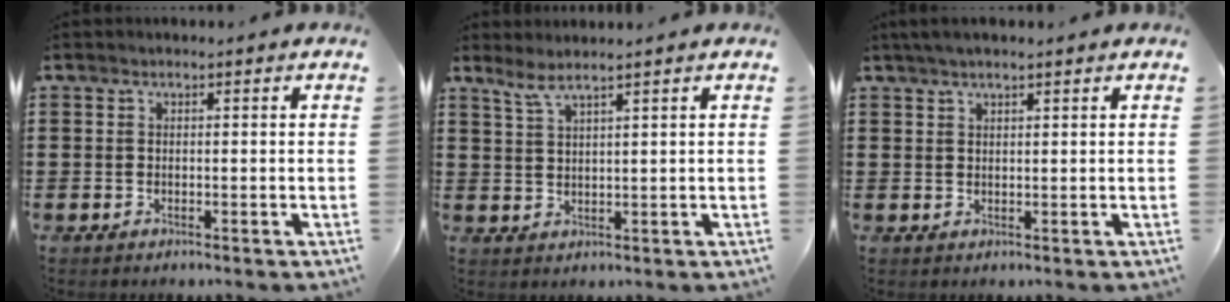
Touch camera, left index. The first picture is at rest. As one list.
[{"total": 2.7, "force": [2.2, -0.3, 1.6], "torque": [-0.038, 0.000, 0.040]}, {"total": 1.7, "force": [1.3, 0.1, 1.2], "torque": [-0.023, 0.002, 0.023]}]